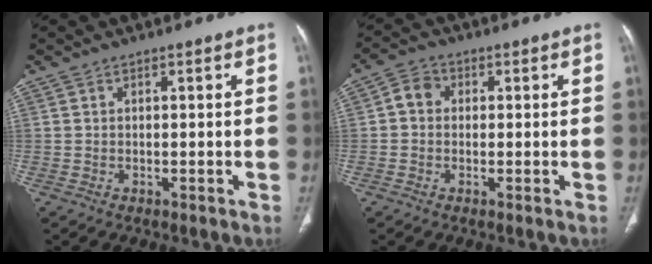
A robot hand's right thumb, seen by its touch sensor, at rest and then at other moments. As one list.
[{"total": 3.9, "force": [0.3, 3.4, 2.0], "torque": [-0.023, 0.012, -0.003]}]